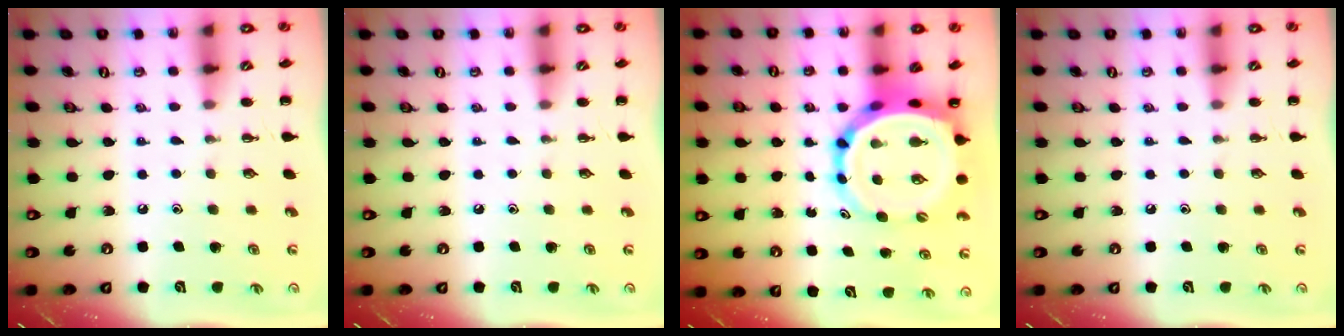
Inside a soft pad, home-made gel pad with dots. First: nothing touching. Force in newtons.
{"total": 0.0}
{"total": 10.0, "press": 9.7, "slide": 2.5}
{"total": 0.0}